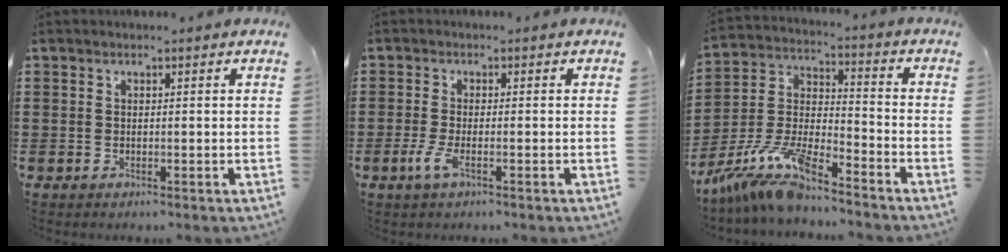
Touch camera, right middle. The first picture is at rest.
{"total": 3.0, "force": [-1.4, 0.8, 2.5], "torque": [-0.063, -0.007, -0.033]}
{"total": 10.5, "force": [-9.1, 1.3, 5.0], "torque": [-0.122, 0.002, -0.189]}